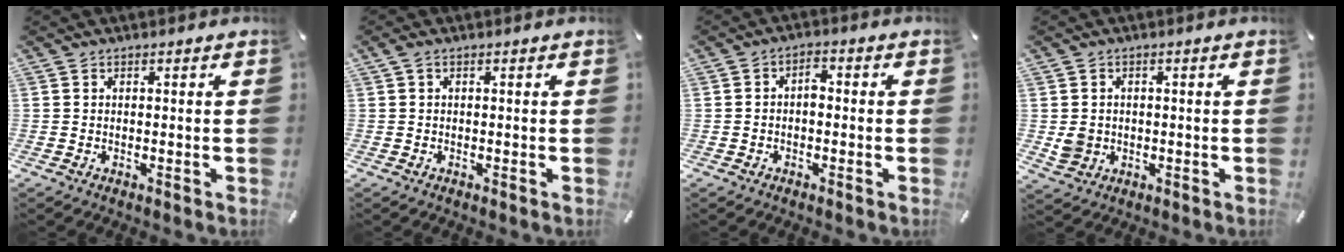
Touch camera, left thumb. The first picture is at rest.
{"total": 0.8, "force": [0.0, 0.2, 0.8], "torque": [-0.017, 0.000, 0.000]}
{"total": 2.7, "force": [-0.6, 1.7, 2.0], "torque": [-0.040, 0.012, -0.013]}
{"total": 4.1, "force": [-0.2, 3.9, 1.2], "torque": [-0.016, -0.001, -0.006]}